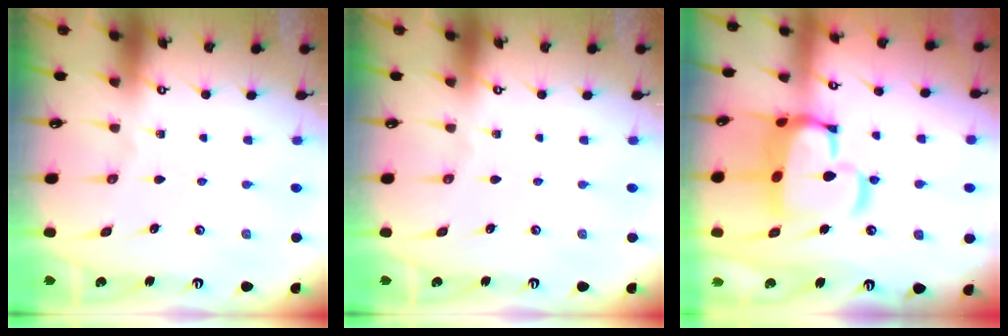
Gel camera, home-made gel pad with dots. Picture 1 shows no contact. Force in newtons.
{"total": 0.0}
{"total": 12.9, "press": 12.8, "slide": 1.5}